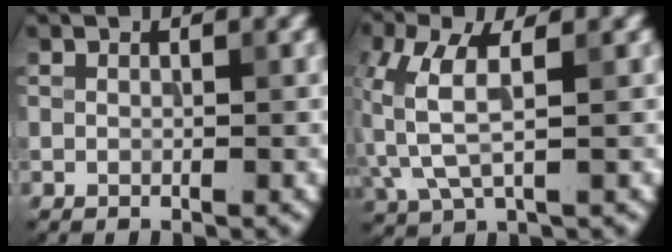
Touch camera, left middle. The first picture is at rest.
{"total": 4.9, "force": [0.2, 2.3, 4.4], "torque": [-0.125, 0.004, 0.005]}